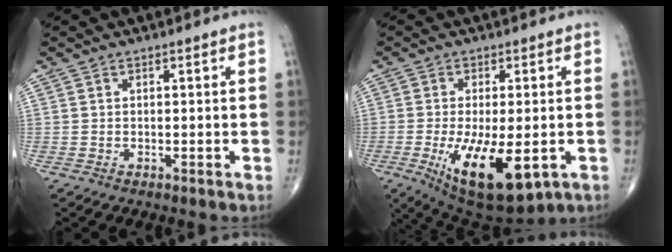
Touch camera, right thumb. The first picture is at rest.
{"total": 15.2, "force": [-4.8, 6.1, 13.0], "torque": [-0.219, -0.019, -0.055]}